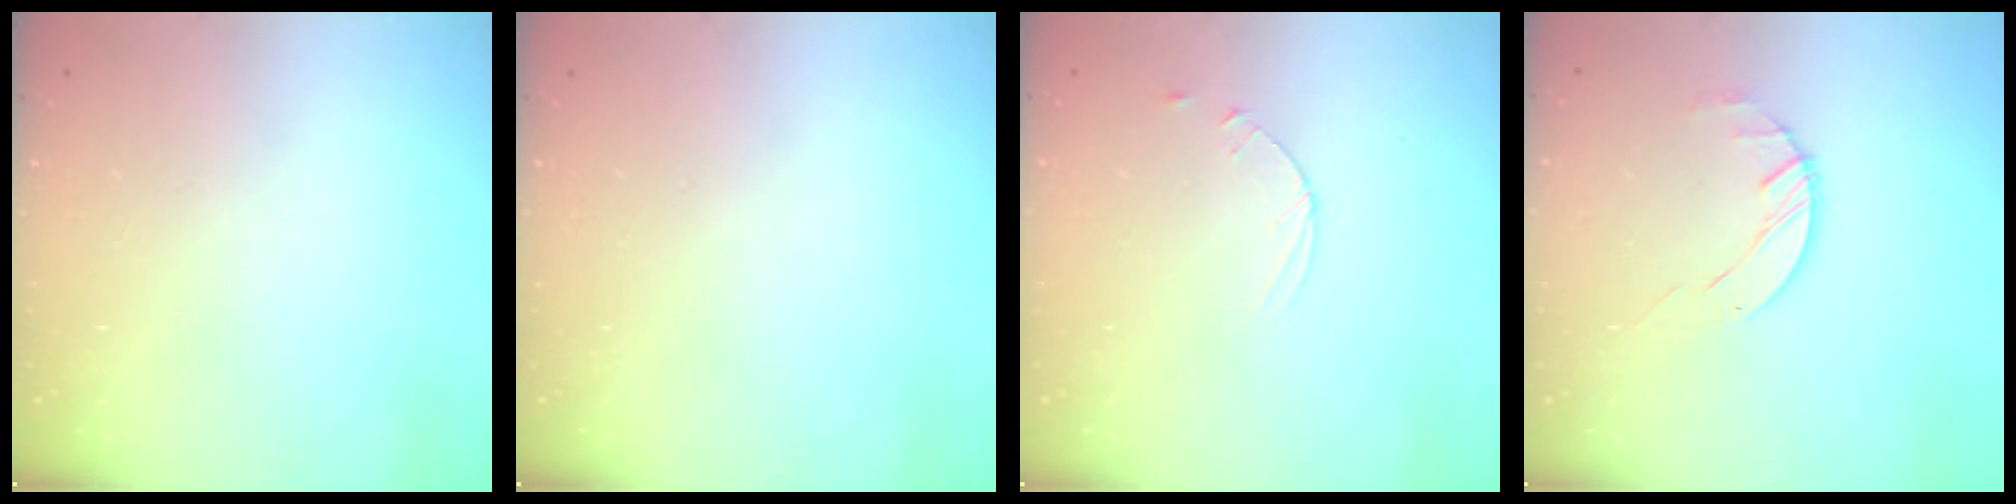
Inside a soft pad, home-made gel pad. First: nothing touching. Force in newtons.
{"total": 0.0}
{"total": 3.6, "press": 3.5, "slide": 0.4}
{"total": 1.4, "press": 1.4, "slide": 0.2}